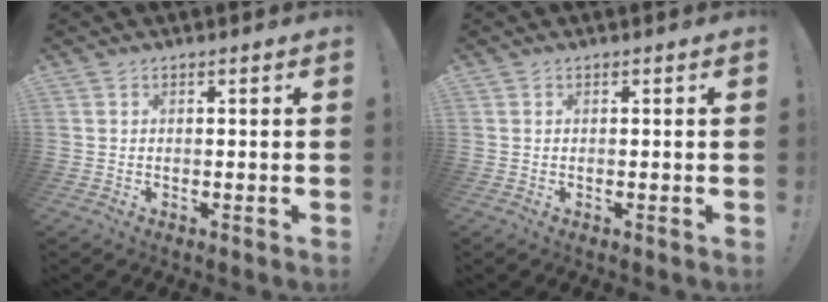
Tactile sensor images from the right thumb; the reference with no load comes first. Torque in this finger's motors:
{"motor_torque": [0.00, 0.00, -0.03, 0.03, 0.00]}